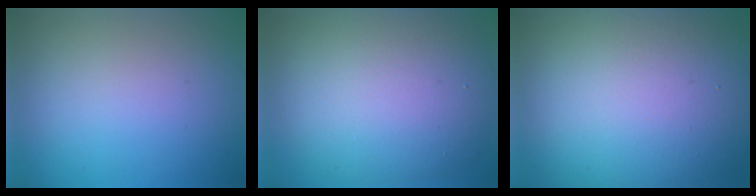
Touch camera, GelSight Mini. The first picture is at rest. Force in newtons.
{"total": 11.3, "press": 11.3, "slide": 0.5}
{"total": 17.3, "press": 17.3, "slide": 1.1}